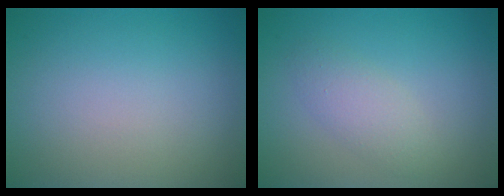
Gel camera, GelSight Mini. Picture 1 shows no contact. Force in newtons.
{"total": 2.3, "press": 2.3, "slide": 0.2}